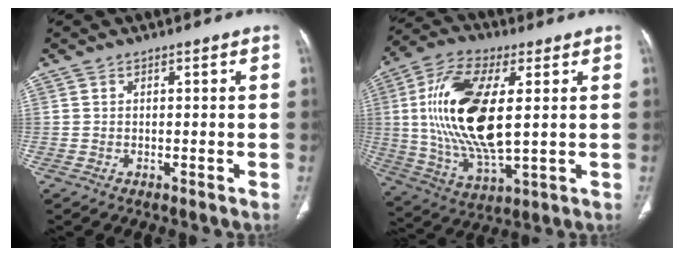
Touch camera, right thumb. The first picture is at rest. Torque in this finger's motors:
{"motor_torque": [2.26, 2.75, 2.32, -0.44, 0.46]}